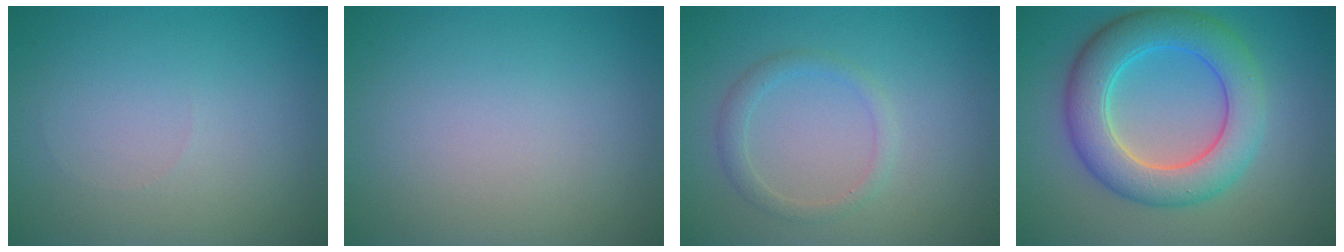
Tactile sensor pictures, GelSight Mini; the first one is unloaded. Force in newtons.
{"total": 0.0}
{"total": 1.7, "press": 1.7, "slide": 0.1}
{"total": 7.3, "press": 7.3, "slide": 0.3}